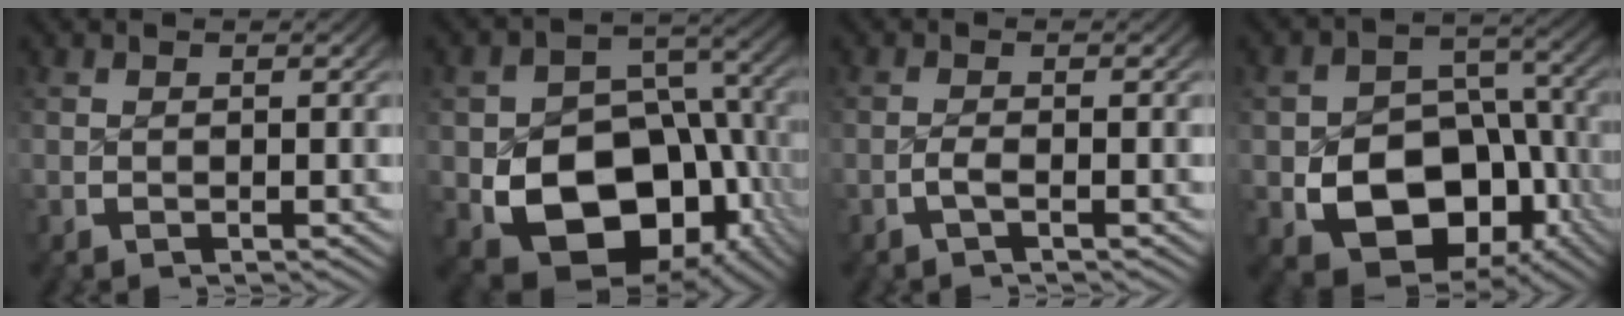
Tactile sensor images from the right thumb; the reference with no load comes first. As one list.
[{"total": 16.6, "force": [-4.2, 12.2, 10.5], "torque": [-0.200, -0.086, -0.027]}, {"total": 1.1, "force": [-0.5, 0.1, 1.0], "torque": [-0.027, -0.003, -0.010]}, {"total": 13.8, "force": [-3.9, 10.3, 8.3], "torque": [-0.164, -0.072, -0.030]}]